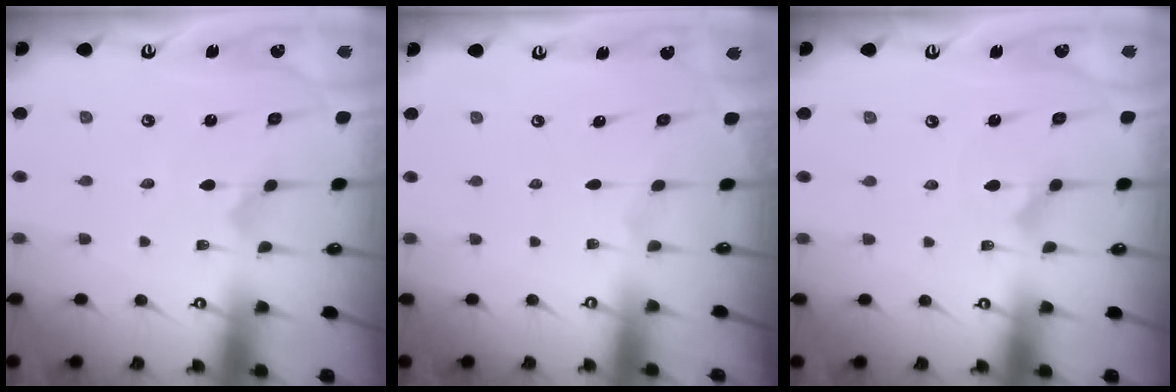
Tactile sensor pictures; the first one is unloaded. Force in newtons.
{"total": 0.0}
{"total": 2.3, "press": 2.3, "slide": 0.2}